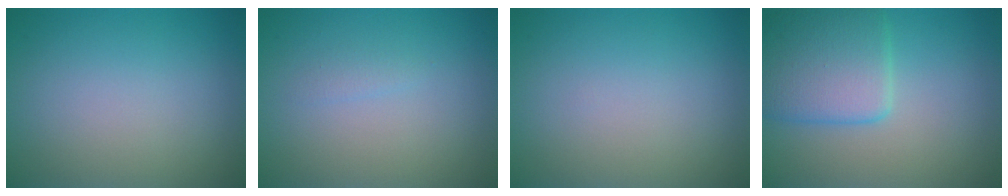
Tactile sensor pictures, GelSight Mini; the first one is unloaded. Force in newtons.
{"total": 0.7, "press": 0.7, "slide": 0.0}
{"total": 0.0}
{"total": 5.3, "press": 5.3, "slide": 0.3}